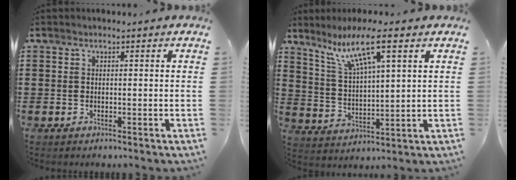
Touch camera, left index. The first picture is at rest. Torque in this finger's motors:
{"motor_torque": [-0.05, 0.06, -0.01, 0.03]}